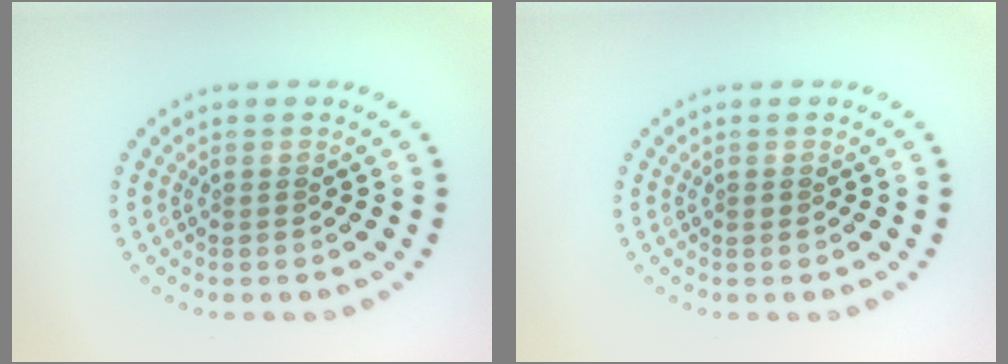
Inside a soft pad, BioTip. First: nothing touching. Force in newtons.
{"total": 0.5, "press": 0.5, "slide": 0.0}